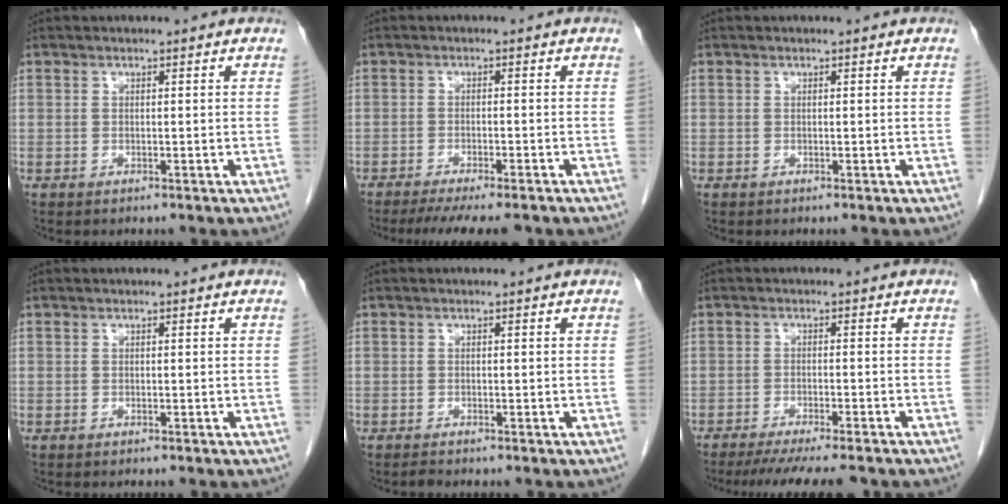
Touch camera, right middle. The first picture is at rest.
{"total": 10.0, "force": [-8.5, 1.2, 5.1], "torque": [-0.065, -0.015, -0.117]}
{"total": 0.0}
{"total": 0.0}
{"total": 0.5, "force": [-0.5, -0.1, 0.1], "torque": [-0.008, -0.003, -0.011]}
{"total": 11.0, "force": [-9.5, 0.5, 5.5], "torque": [-0.066, -0.024, -0.134]}